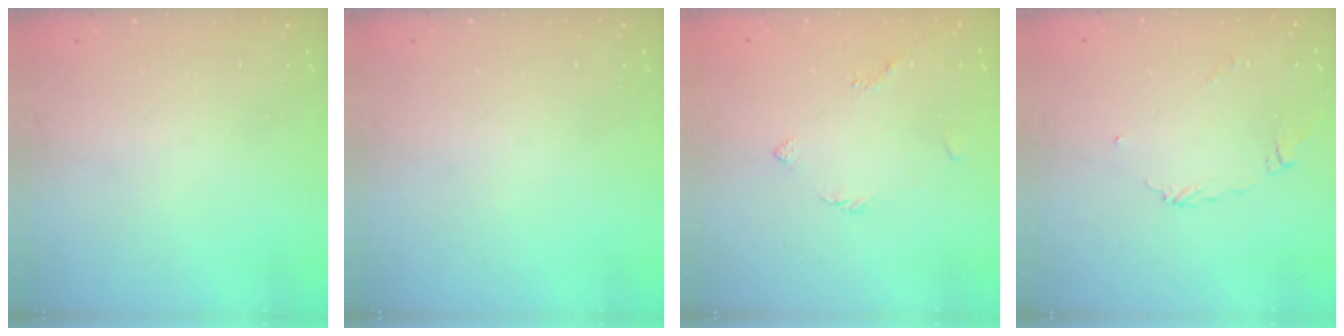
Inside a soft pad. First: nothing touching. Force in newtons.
{"total": 0.0}
{"total": 2.4, "press": 2.3, "slide": 0.6}
{"total": 6.3, "press": 6.3, "slide": 0.3}